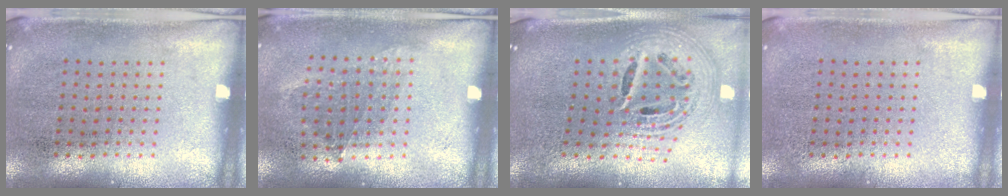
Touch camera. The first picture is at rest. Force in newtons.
{"total": 1.0, "press": 0.8, "slide": 0.6}
{"total": 2.7, "press": 1.9, "slide": 1.9}
{"total": 0.0}